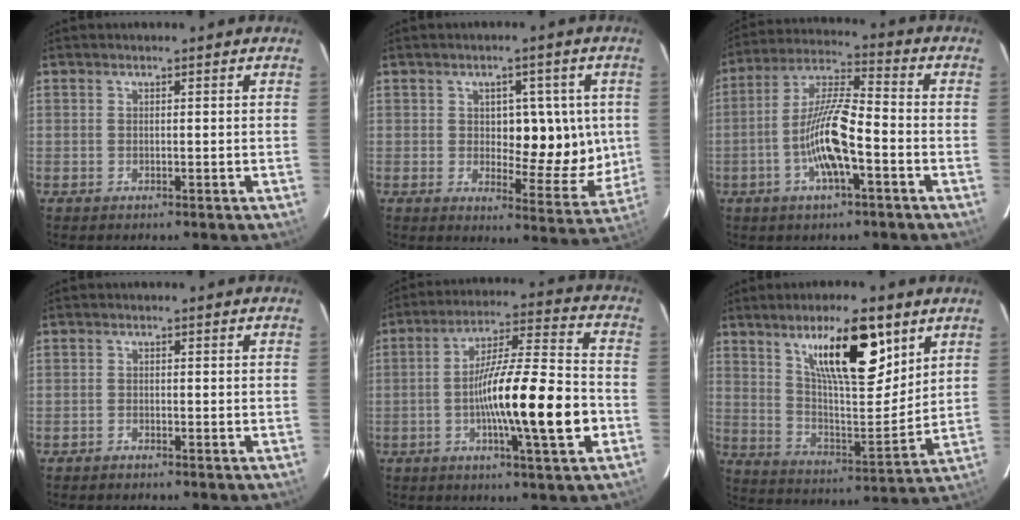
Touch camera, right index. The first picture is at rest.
{"total": 10.2, "force": [1.1, 5.3, 8.6], "torque": [-0.091, 0.007, 0.026]}
{"total": 11.5, "force": [-3.5, 2.0, 10.8], "torque": [-0.212, 0.008, -0.065]}
{"total": 0.5, "force": [-0.5, 0.2, 0.0], "torque": [-0.005, 0.000, -0.009]}
{"total": 16.3, "force": [-3.9, 0.8, 15.8], "torque": [-0.262, -0.001, -0.066]}
{"total": 15.7, "force": [8.4, 3.7, 12.7], "torque": [-0.207, -0.001, 0.151]}